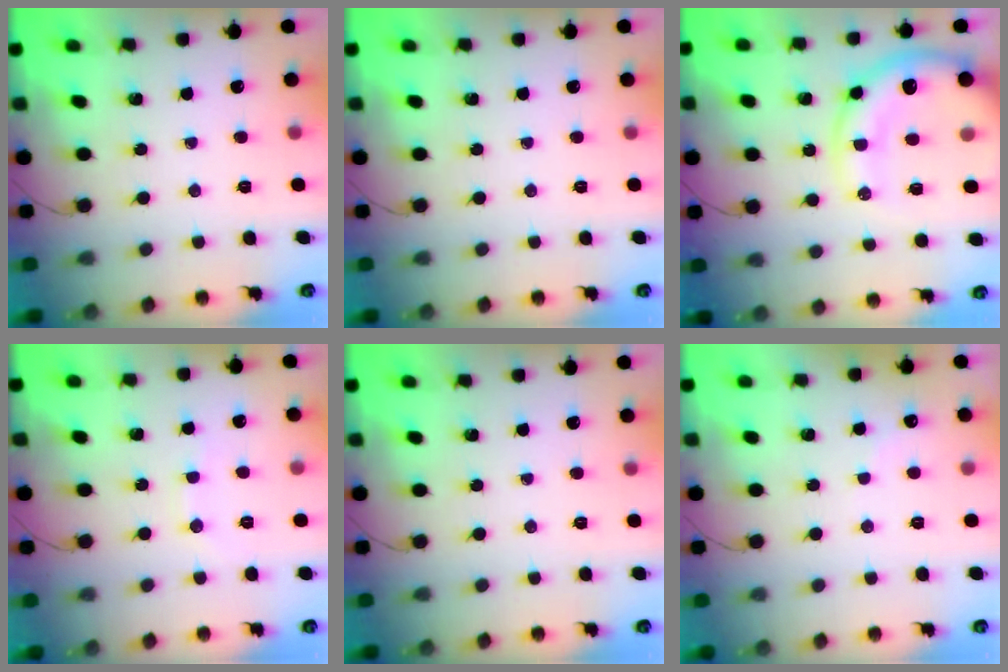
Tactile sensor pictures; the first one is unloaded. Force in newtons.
{"total": 0.0}
{"total": 16.2, "press": 15.6, "slide": 4.3}
{"total": 5.6, "press": 5.5, "slide": 1.1}
{"total": 0.0}
{"total": 5.3, "press": 5.2, "slide": 0.9}